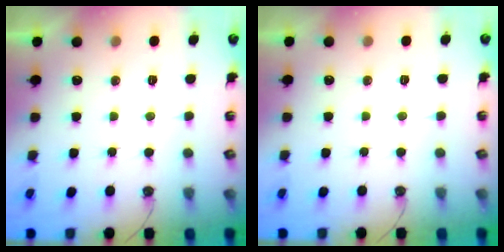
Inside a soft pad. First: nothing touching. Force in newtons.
{"total": 0.0}